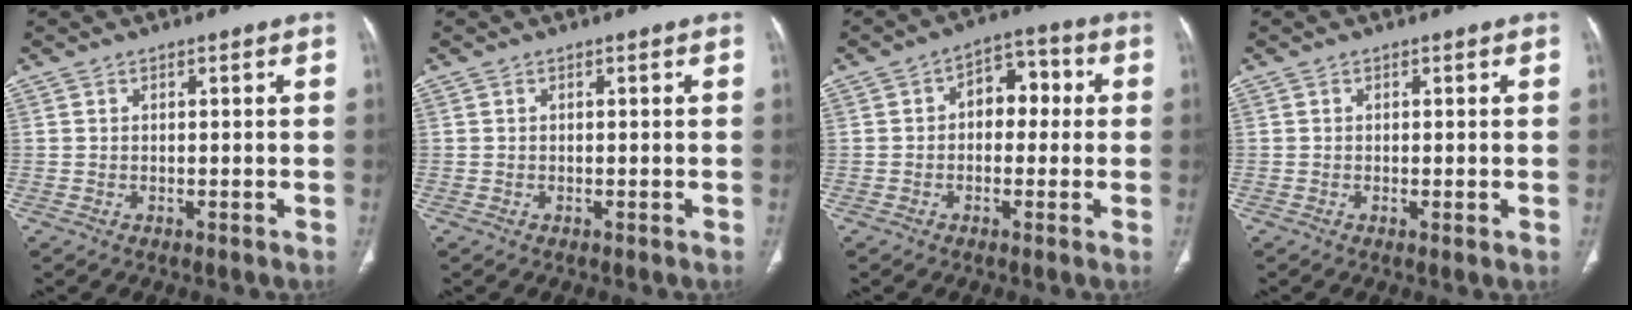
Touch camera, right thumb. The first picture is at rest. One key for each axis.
{"total": 0.0}
{"total": 7.7, "fx": 0.5, "fy": 5.2, "fz": 5.6, "tx": -0.045, "ty": 0.030, "tz": -0.002}
{"total": 1.0, "fx": -0.2, "fy": 0.2, "fz": 0.9, "tx": -0.023, "ty": -0.005, "tz": -0.004}